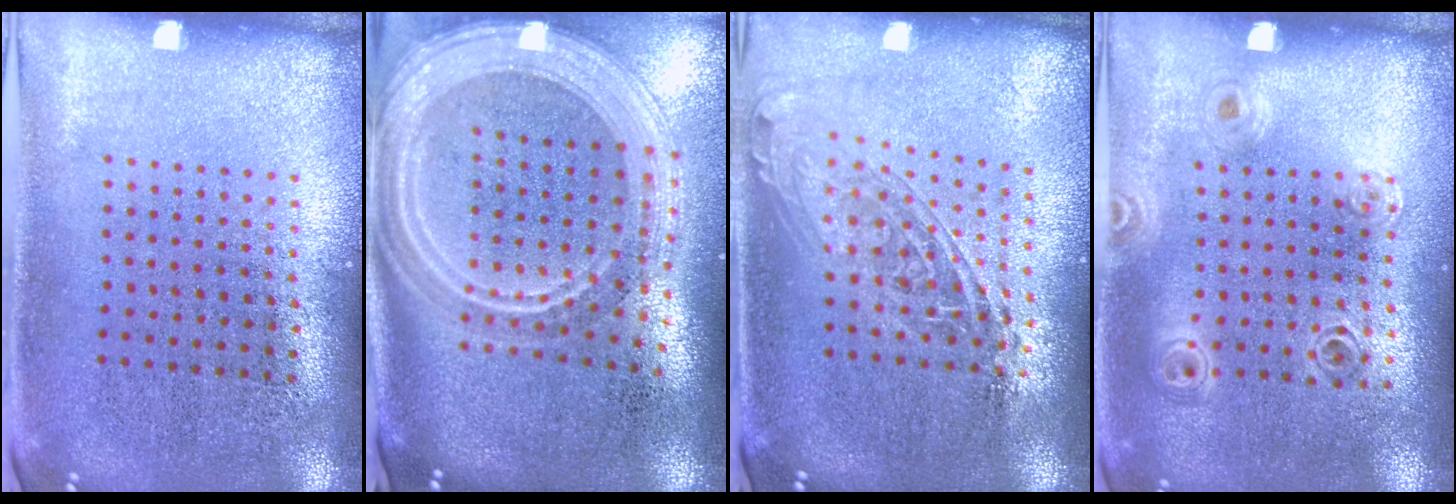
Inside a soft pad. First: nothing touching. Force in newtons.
{"total": 3.0, "press": 2.4, "slide": 1.7}
{"total": 1.5, "press": 1.3, "slide": 0.9}
{"total": 1.0, "press": 1.0, "slide": 0.0}